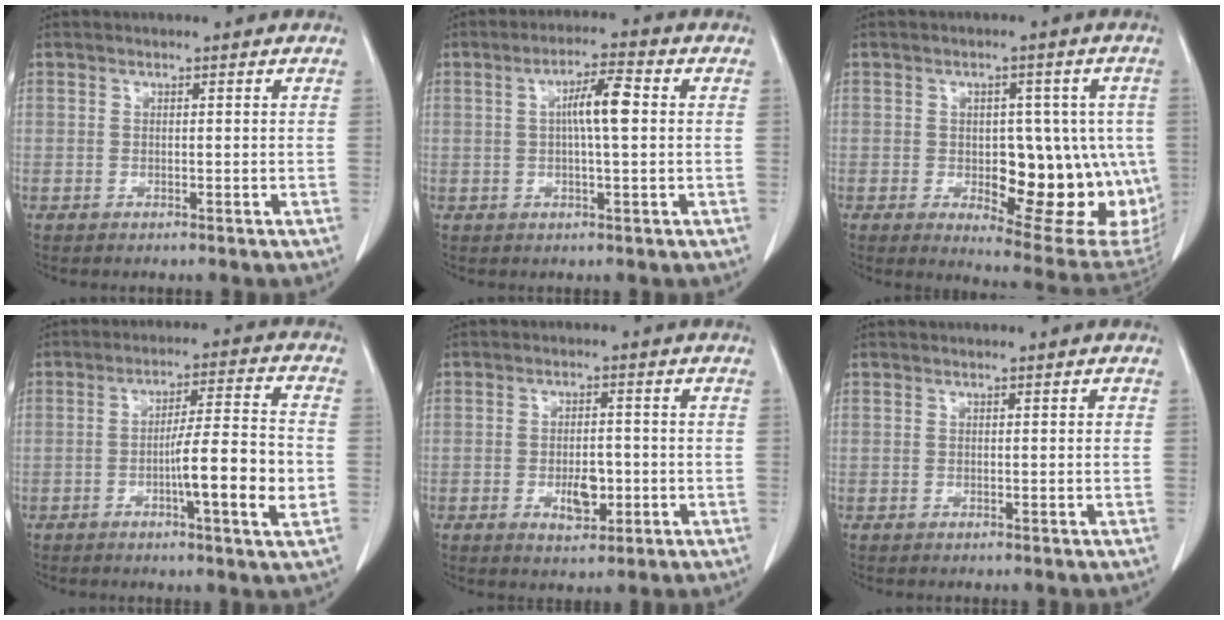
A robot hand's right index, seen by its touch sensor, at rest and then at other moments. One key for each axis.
{"total": 6.0, "fx": 0.8, "fy": 0.7, "fz": 5.9, "tx": -0.103, "ty": 0.010, "tz": 0.012}
{"total": 16.7, "fx": -2.4, "fy": 6.9, "fz": 15.0, "tx": -0.143, "ty": 0.008, "tz": -0.006}
{"total": 10.8, "fx": -2.7, "fy": 0.1, "fz": 10.5, "tx": -0.161, "ty": -0.001, "tz": -0.045}
{"total": 4.7, "fx": -1.3, "fy": 2.3, "fz": 3.9, "tx": -0.063, "ty": 0.000, "tz": -0.013}
{"total": 0.5, "fx": 0.2, "fy": 0.1, "fz": 0.5, "tx": -0.007, "ty": 0.001, "tz": 0.005}